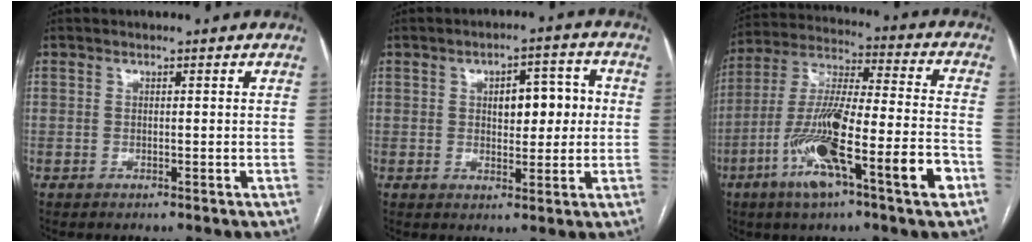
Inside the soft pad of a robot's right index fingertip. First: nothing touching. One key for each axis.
{"total": 6.9, "fx": 1.0, "fy": 3.2, "fz": 6.0, "tx": -0.077, "ty": 0.022, "tz": 0.017}
{"total": 19.3, "fx": -8.0, "fy": 1.6, "fz": 17.5, "tx": -0.310, "ty": -0.007, "tz": -0.139}